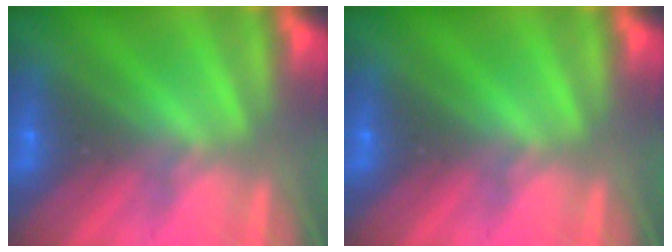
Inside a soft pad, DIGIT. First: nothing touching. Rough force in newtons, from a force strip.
{"total": 0.0}